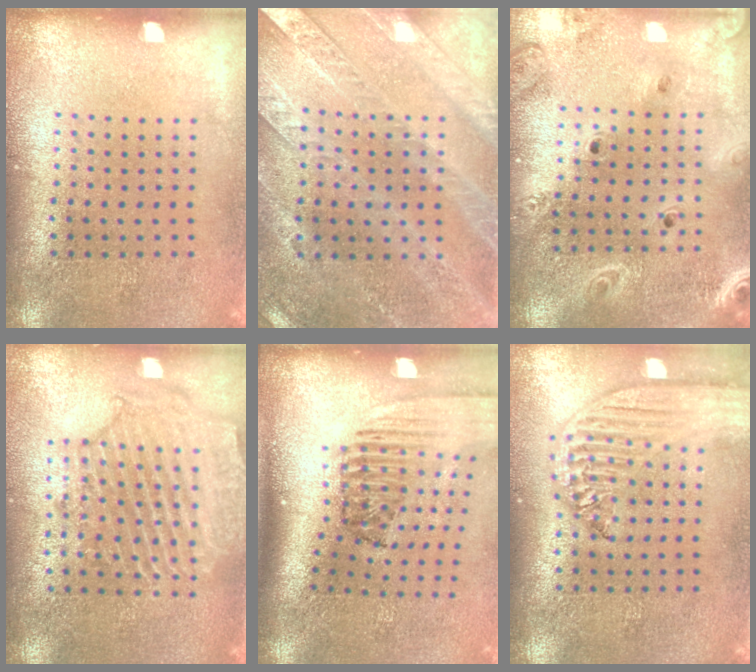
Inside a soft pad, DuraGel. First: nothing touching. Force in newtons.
{"total": 2.7, "press": 2.5, "slide": 1.0}
{"total": 2.4, "press": 2.1, "slide": 1.2}
{"total": 2.3, "press": 2.1, "slide": 0.8}
{"total": 2.3, "press": 1.6, "slide": 1.7}
{"total": 2.6, "press": 2.1, "slide": 1.4}